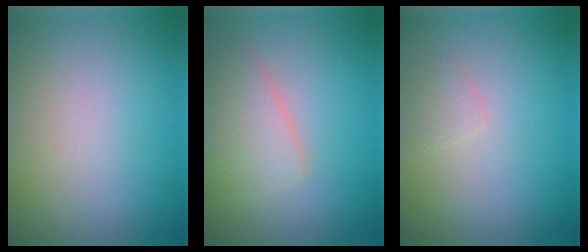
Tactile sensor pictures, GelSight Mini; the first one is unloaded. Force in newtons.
{"total": 3.6, "press": 3.6, "slide": 0.3}
{"total": 0.9, "press": 0.9, "slide": 0.1}